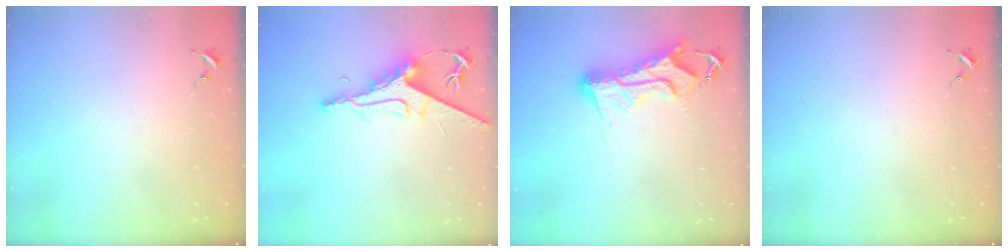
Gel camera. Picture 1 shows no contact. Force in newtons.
{"total": 10.1, "press": 10.1, "slide": 1.1}
{"total": 13.8, "press": 13.8, "slide": 1.2}
{"total": 0.0}